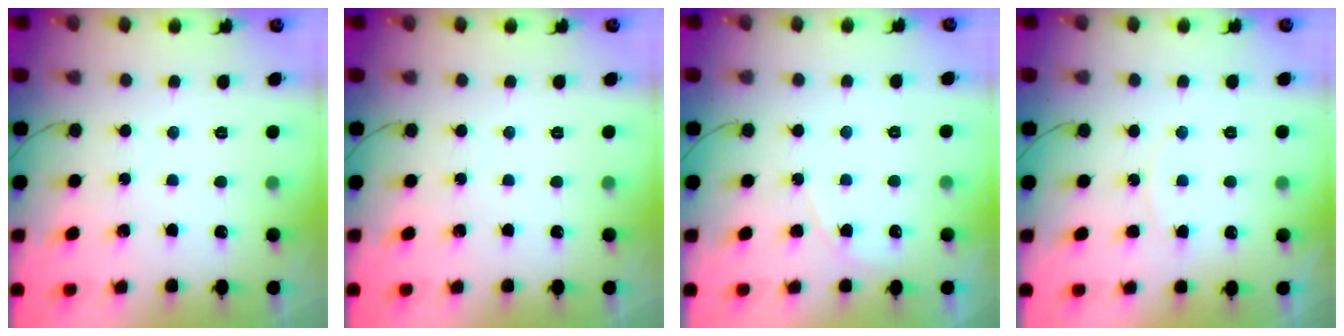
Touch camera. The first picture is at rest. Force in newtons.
{"total": 0.0}
{"total": 3.9, "press": 3.9, "slide": 0.3}
{"total": 7.5, "press": 7.5, "slide": 0.5}